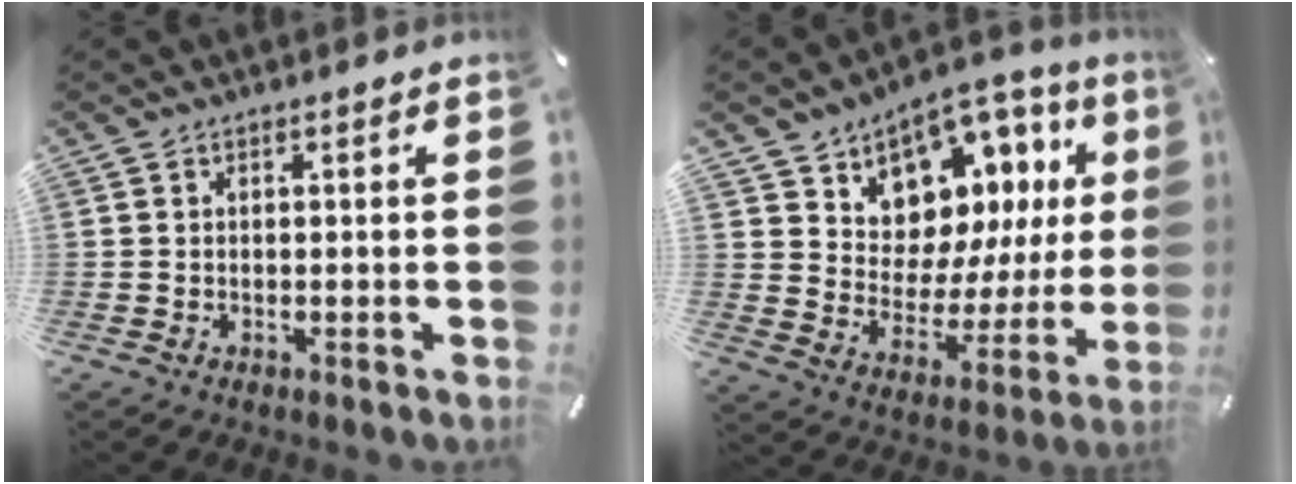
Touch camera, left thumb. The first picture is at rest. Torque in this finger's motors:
{"motor_torque": [2.26, 2.74, 1.40, -1.36, 0.16]}